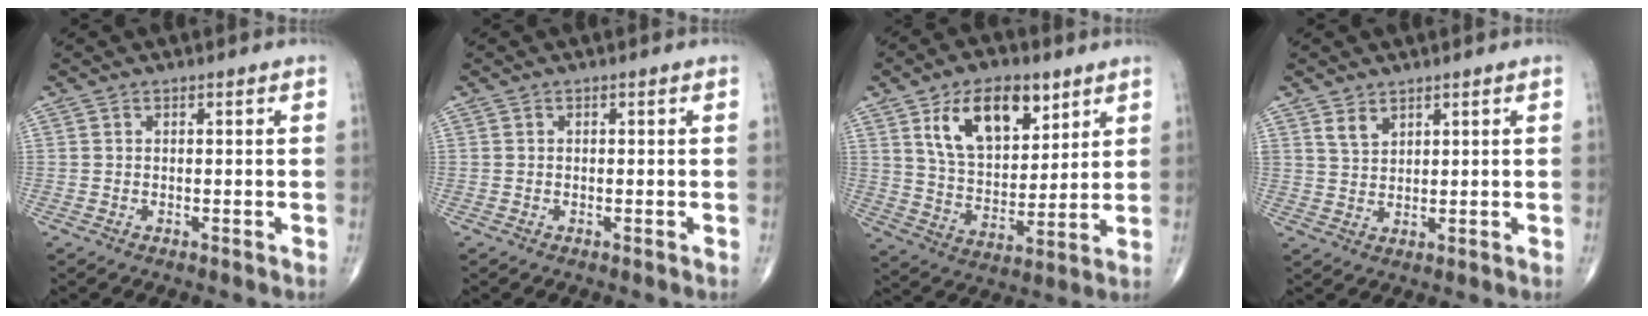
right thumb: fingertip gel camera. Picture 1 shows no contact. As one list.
[{"total": 0.0}, {"total": 16.0, "force": [7.9, 8.8, 10.8], "torque": [-0.143, -0.037, 0.146]}, {"total": 3.0, "force": [2.2, 1.7, 1.3], "torque": [-0.015, -0.017, 0.048]}]